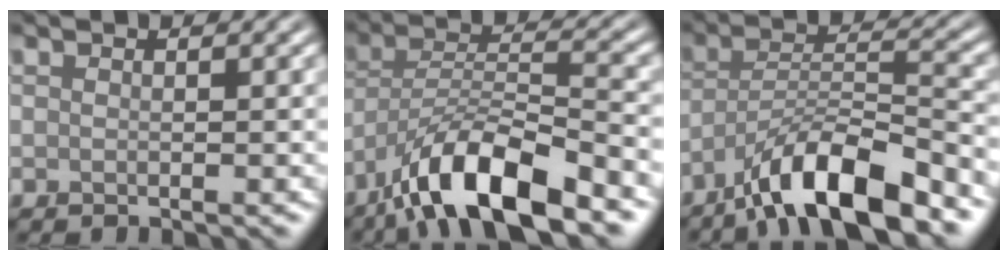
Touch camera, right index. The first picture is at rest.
{"total": 10.0, "force": [-6.8, 2.5, 6.8], "torque": [-0.116, 0.009, -0.128]}
{"total": 9.0, "force": [-6.3, 2.0, 6.1], "torque": [-0.102, 0.008, -0.113]}